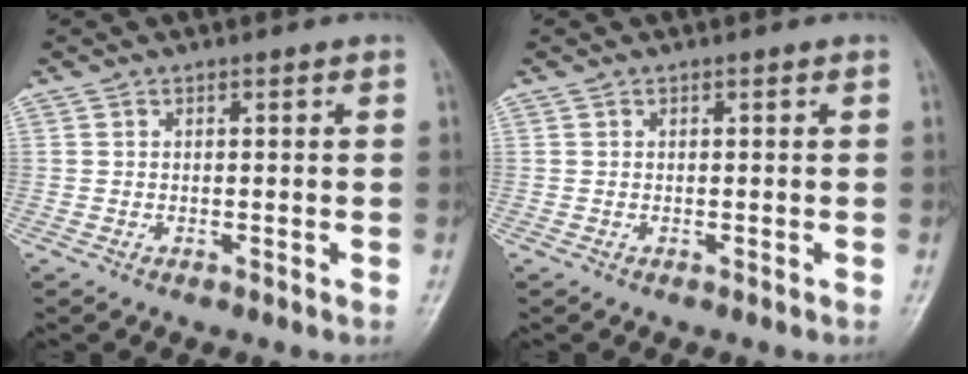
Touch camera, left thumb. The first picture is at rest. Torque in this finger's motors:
{"motor_torque": [0.00, 0.00, -0.03, -0.03, 0.00]}